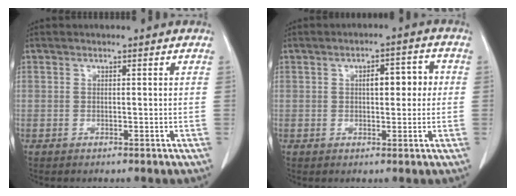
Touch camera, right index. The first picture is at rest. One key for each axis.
{"total": 4.8, "fx": 0.6, "fy": 2.0, "fz": 4.3, "tx": -0.063, "ty": 0.020, "tz": 0.009}